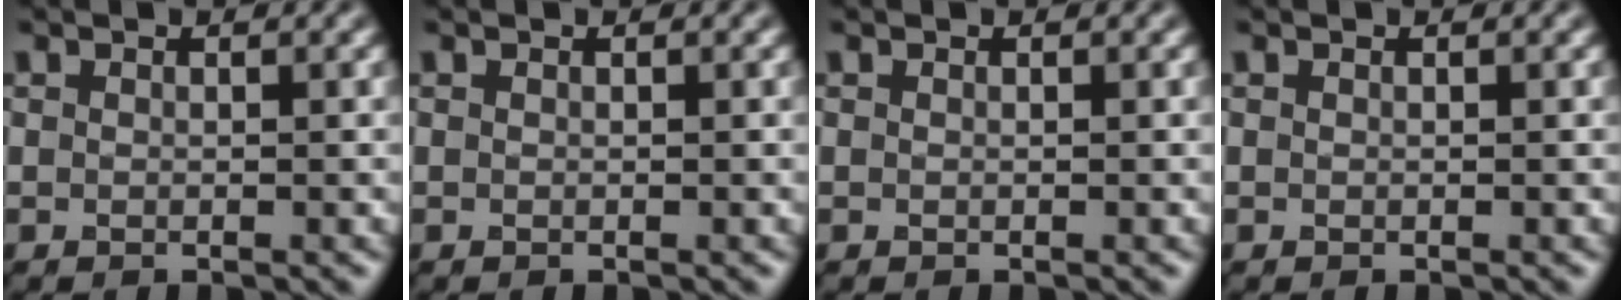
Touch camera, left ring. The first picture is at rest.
{"total": 0.0}
{"total": 0.0}
{"total": 0.0}